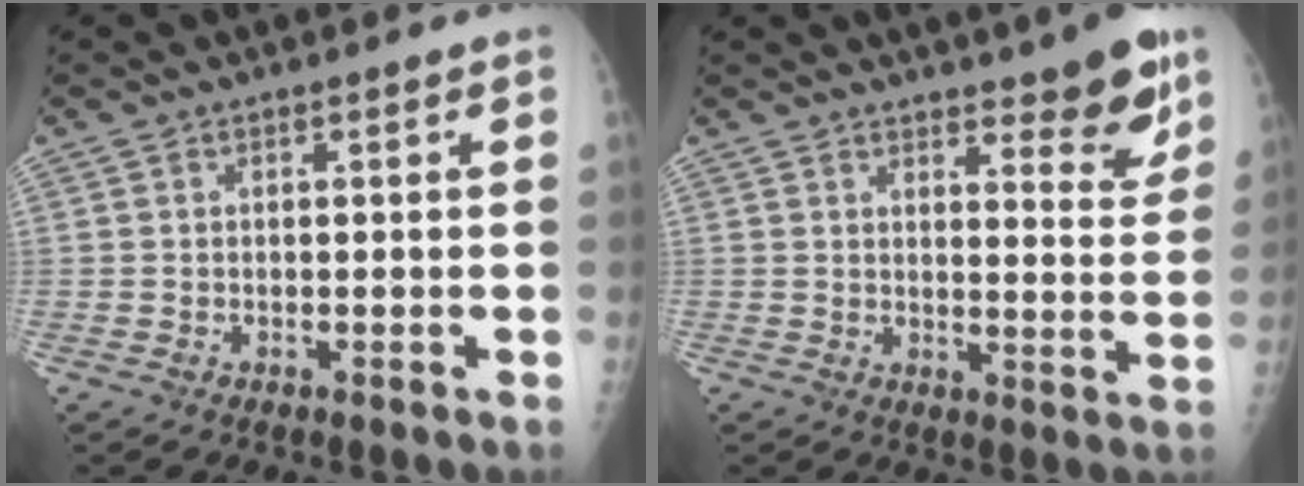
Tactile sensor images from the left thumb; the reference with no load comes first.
{"total": 9.6, "force": [6.4, 2.7, 6.6], "torque": [-0.057, -0.042, 0.087]}